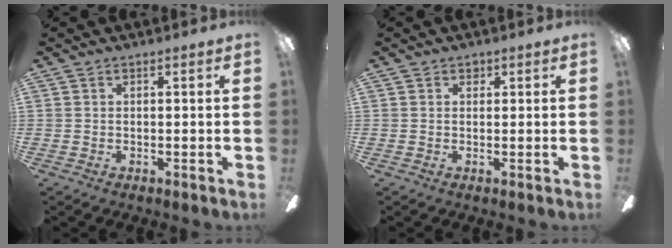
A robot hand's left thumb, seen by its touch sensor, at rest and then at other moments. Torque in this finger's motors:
{"motor_torque": [0.14, -0.02, 0.29, -0.04, 0.00]}